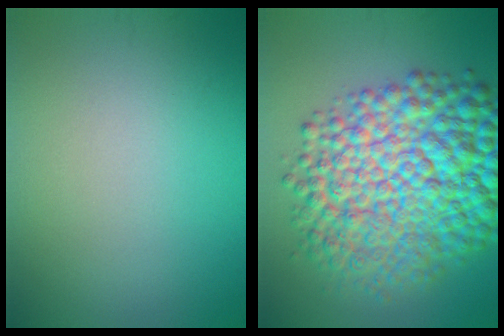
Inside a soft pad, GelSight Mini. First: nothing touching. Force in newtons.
{"total": 13.2, "press": 13.2, "slide": 0.2}